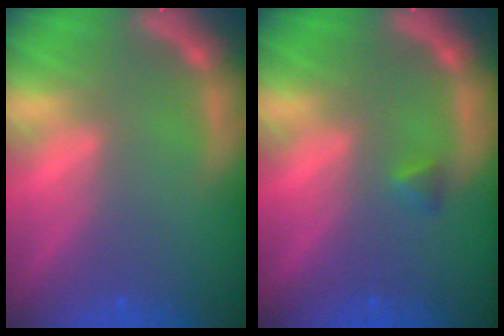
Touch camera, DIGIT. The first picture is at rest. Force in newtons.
{"total": 0.9}